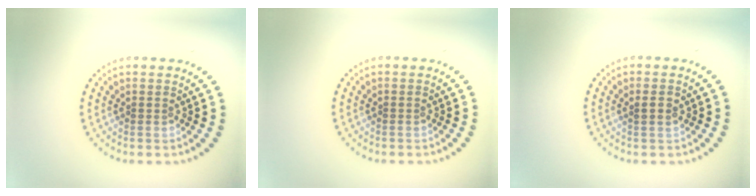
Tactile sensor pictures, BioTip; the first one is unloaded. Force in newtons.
{"total": 0.0}
{"total": 0.7, "press": 0.6, "slide": 0.3}